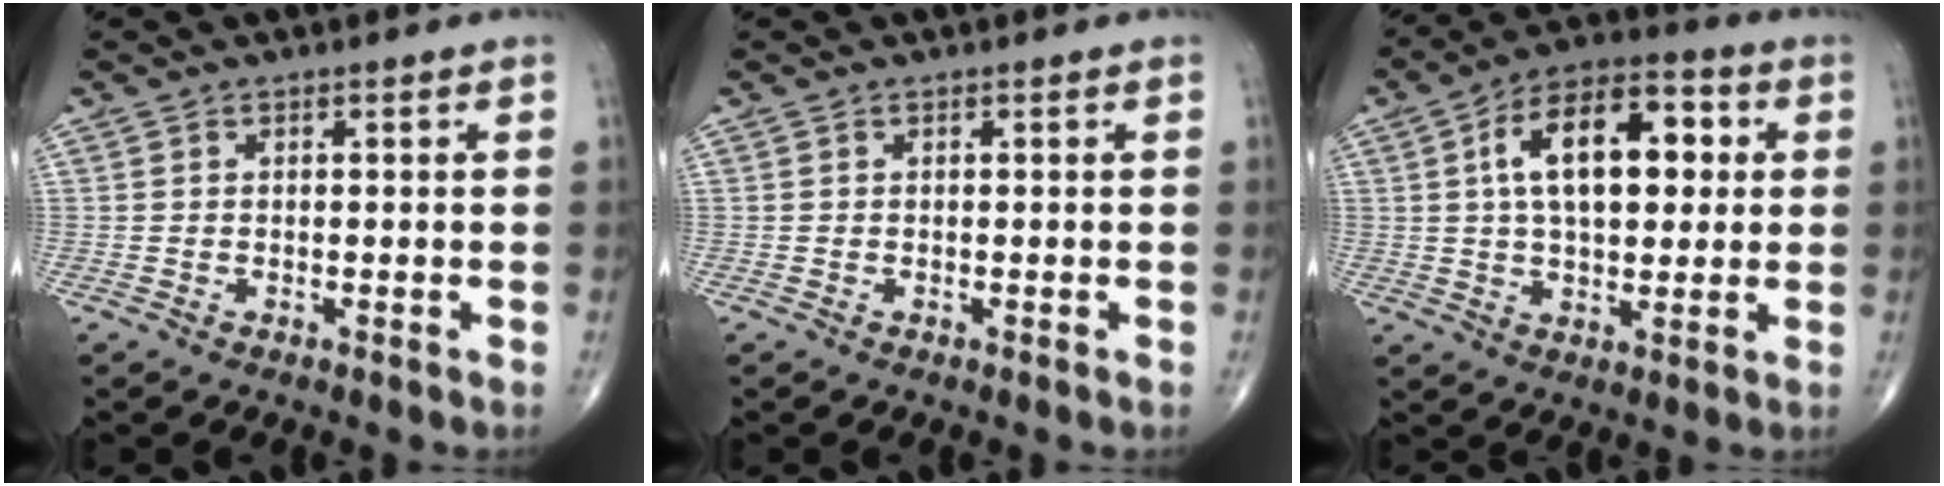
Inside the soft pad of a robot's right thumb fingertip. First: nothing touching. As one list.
[{"total": 0.0}, {"total": 16.9, "force": [3.4, 9.1, 13.8], "torque": [-0.199, 0.018, 0.051]}]